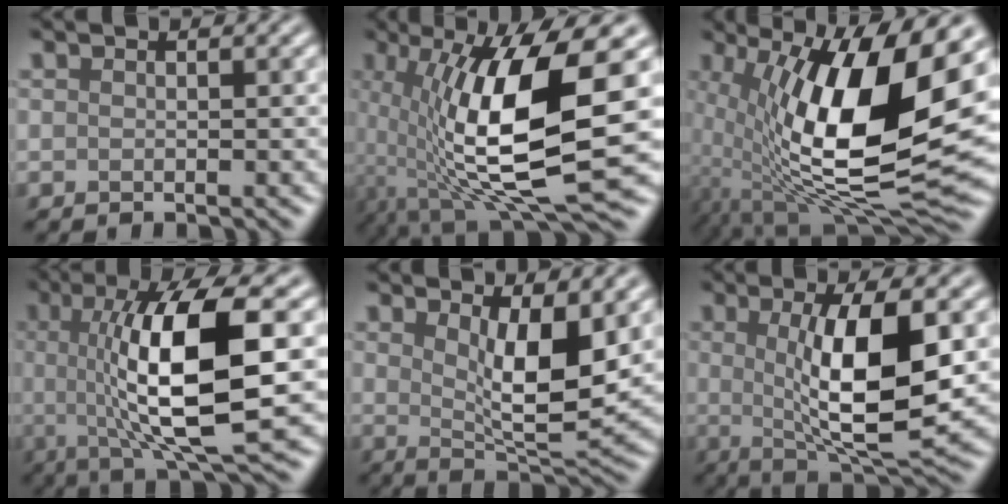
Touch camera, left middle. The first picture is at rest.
{"total": 12.4, "force": [-0.1, 3.5, 11.9], "torque": [-0.216, -0.016, 0.000]}
{"total": 15.2, "force": [1.5, 5.3, 14.2], "torque": [-0.250, -0.019, 0.024]}
{"total": 11.6, "force": [0.4, 3.0, 11.2], "torque": [-0.175, -0.001, 0.010]}
{"total": 6.6, "force": [1.7, 2.1, 6.0], "torque": [-0.103, -0.020, 0.035]}
{"total": 9.3, "force": [0.5, 2.5, 8.9], "torque": [-0.142, -0.013, 0.016]}